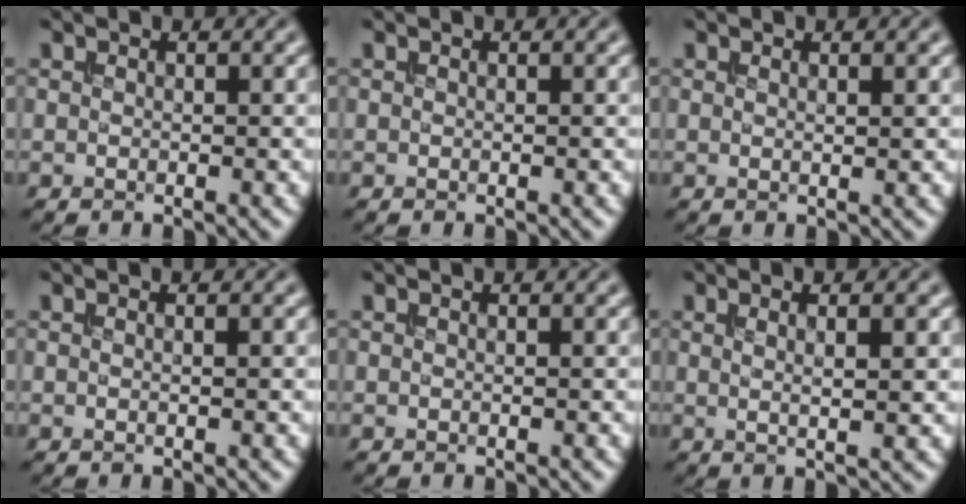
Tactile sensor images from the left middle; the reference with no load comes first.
{"total": 0.0}
{"total": 1.2, "force": [0.6, 0.4, 1.0], "torque": [-0.008, 0.003, 0.003]}
{"total": 0.9, "force": [0.1, 0.4, 0.8], "torque": [-0.008, 0.002, -0.006]}
{"total": 0.0}
{"total": 3.6, "force": [1.2, 1.0, 3.3], "torque": [-0.040, 0.001, 0.005]}